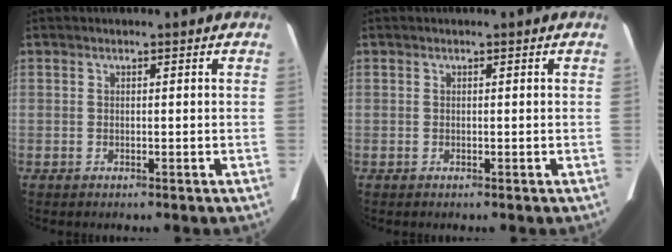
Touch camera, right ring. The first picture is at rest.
{"total": 0.0}